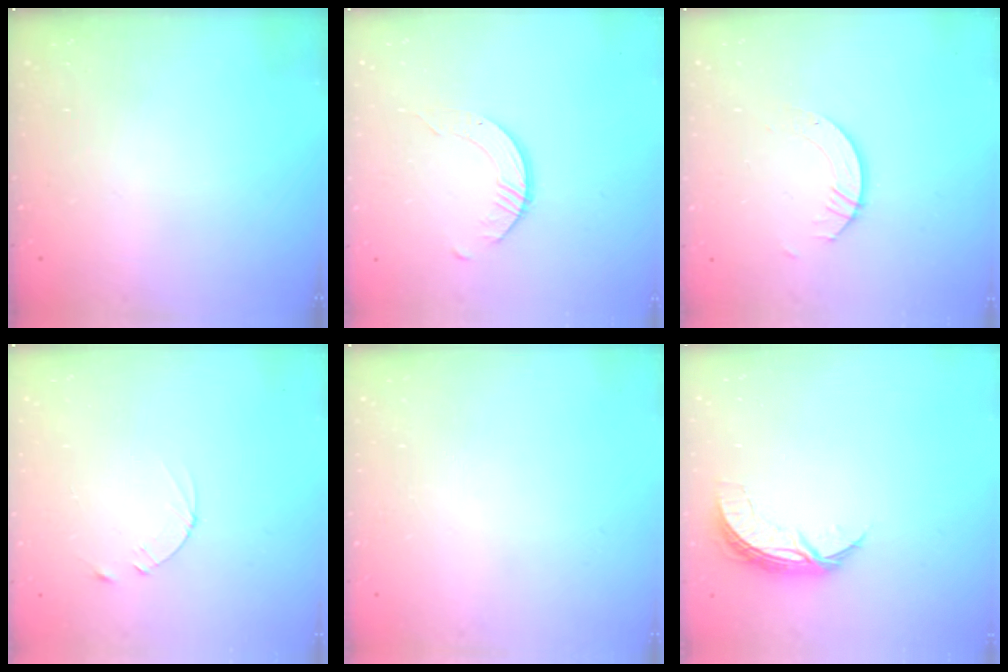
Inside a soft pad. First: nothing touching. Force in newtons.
{"total": 3.1, "press": 3.1, "slide": 0.3}
{"total": 4.0, "press": 4.0, "slide": 0.3}
{"total": 2.4, "press": 2.3, "slide": 0.2}
{"total": 0.0}
{"total": 7.1, "press": 7.0, "slide": 0.7}